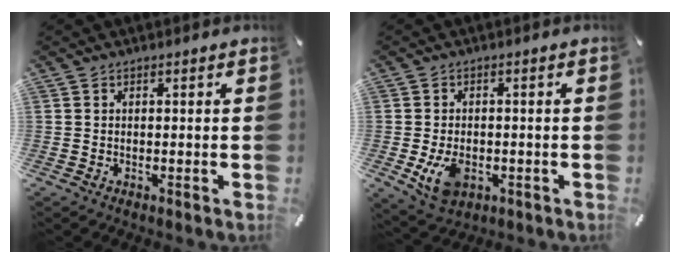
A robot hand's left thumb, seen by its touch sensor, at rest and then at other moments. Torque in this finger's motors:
{"motor_torque": [0.17, 0.72, 0.09, 0.07, 0.11]}